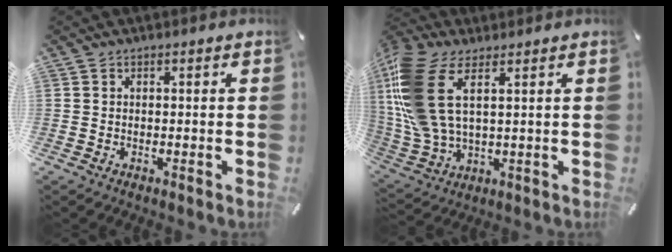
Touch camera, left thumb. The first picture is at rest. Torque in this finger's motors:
{"motor_torque": [2.51, 2.50, 1.43, 0.40, 0.45]}